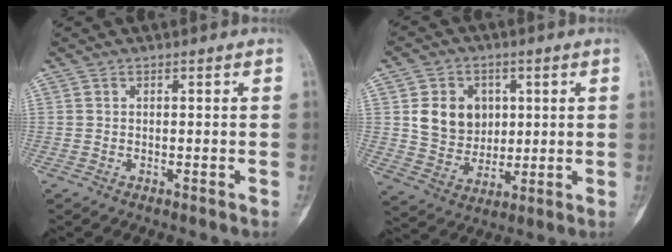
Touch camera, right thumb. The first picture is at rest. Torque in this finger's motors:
{"motor_torque": [0.51, 0.51, 0.34, -0.22, 0.03]}